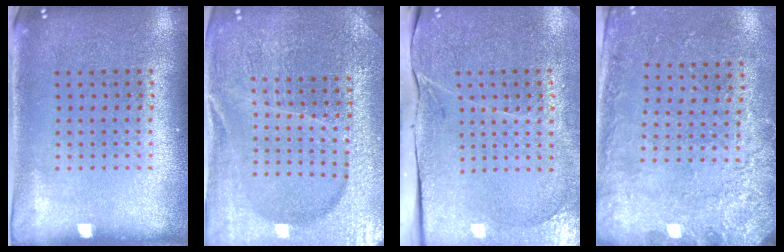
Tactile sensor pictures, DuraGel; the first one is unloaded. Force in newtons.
{"total": 5.0, "press": 4.6, "slide": 2.1}
{"total": 3.4, "press": 3.3, "slide": 0.9}
{"total": 2.7, "press": 2.2, "slide": 1.5}